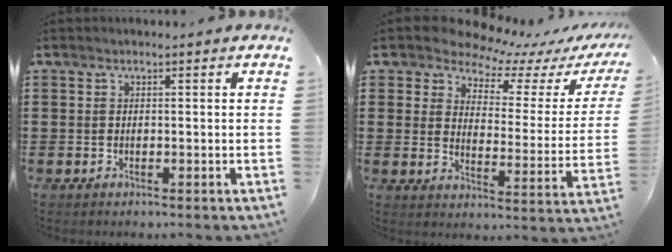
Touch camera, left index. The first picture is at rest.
{"total": 6.5, "force": [6.1, 1.9, 1.0], "torque": [-0.053, -0.046, 0.105]}